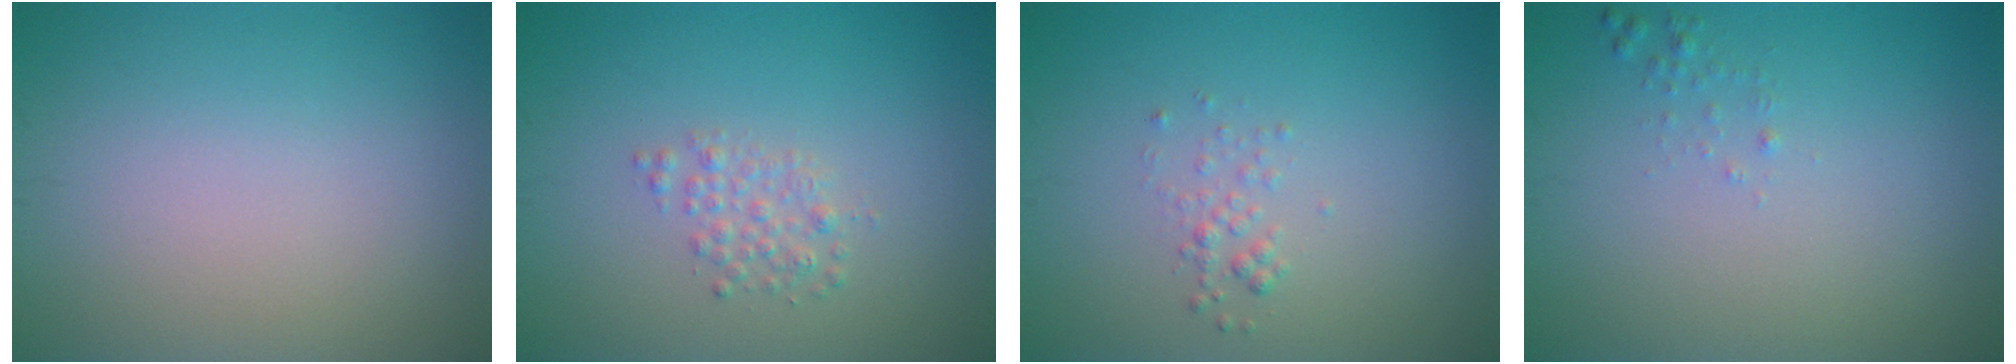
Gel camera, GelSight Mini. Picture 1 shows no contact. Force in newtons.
{"total": 1.5, "press": 1.5, "slide": 0.0}
{"total": 1.0, "press": 1.0, "slide": 0.1}
{"total": 0.6, "press": 0.6, "slide": 0.0}